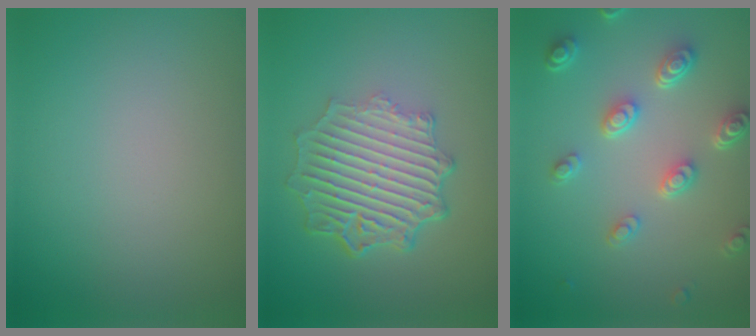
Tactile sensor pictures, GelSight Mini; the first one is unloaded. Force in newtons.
{"total": 6.9, "press": 5.0, "slide": 4.7}
{"total": 4.5, "press": 3.4, "slide": 3.0}